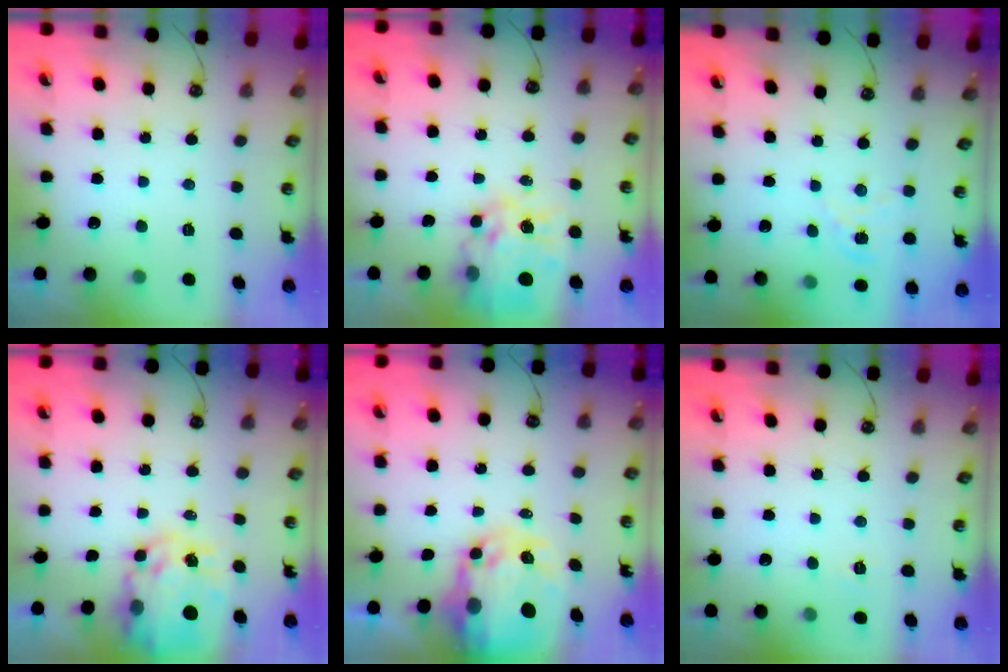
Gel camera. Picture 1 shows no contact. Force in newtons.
{"total": 13.7, "press": 13.6, "slide": 1.4}
{"total": 1.3, "press": 1.3, "slide": 0.2}
{"total": 11.1, "press": 11.1, "slide": 0.9}
{"total": 7.6, "press": 7.6, "slide": 0.7}
{"total": 2.7, "press": 2.7, "slide": 0.4}